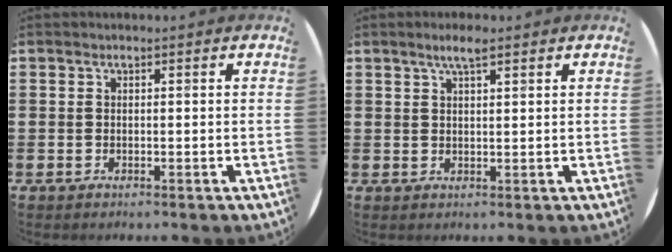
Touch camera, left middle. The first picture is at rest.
{"total": 3.2, "force": [2.3, 0.6, 2.2], "torque": [-0.047, 0.005, 0.039]}